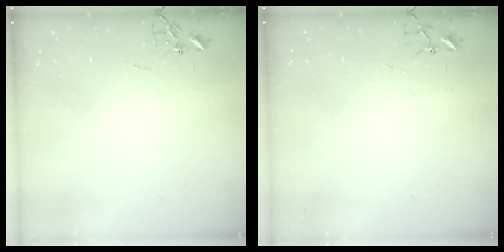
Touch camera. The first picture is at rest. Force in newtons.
{"total": 3.4, "press": 3.4, "slide": 0.4}